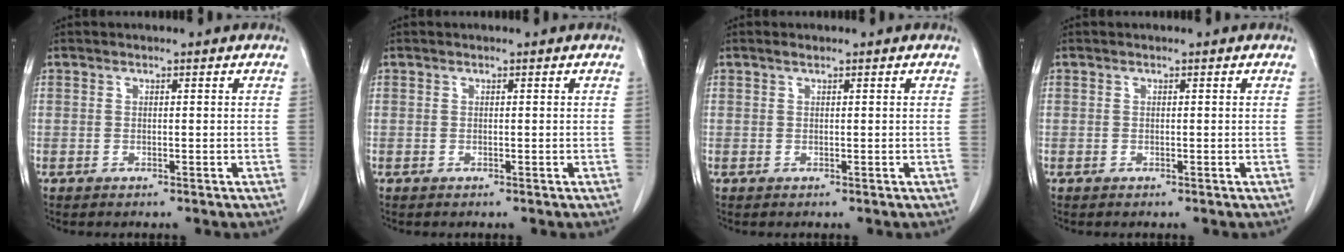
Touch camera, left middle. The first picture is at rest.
{"total": 0.0}
{"total": 0.5, "force": [0.5, 0.0, 0.3], "torque": [-0.011, 0.001, 0.010]}
{"total": 0.0}